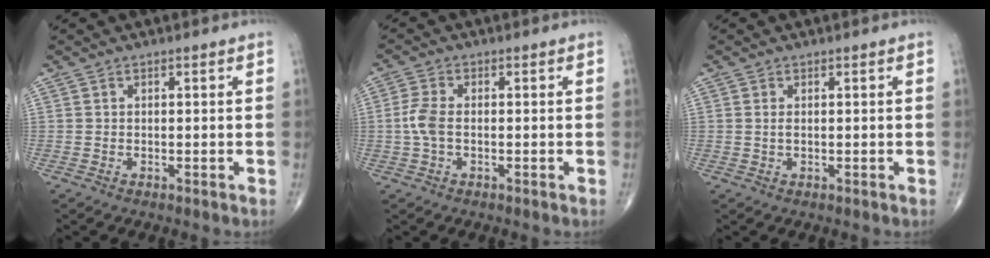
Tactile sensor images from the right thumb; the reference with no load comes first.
{"total": 4.2, "force": [-0.4, 2.2, 3.5], "torque": [-0.091, 0.009, -0.013]}
{"total": 0.9, "force": [0.2, 0.4, 0.8], "torque": [-0.013, -0.001, 0.004]}